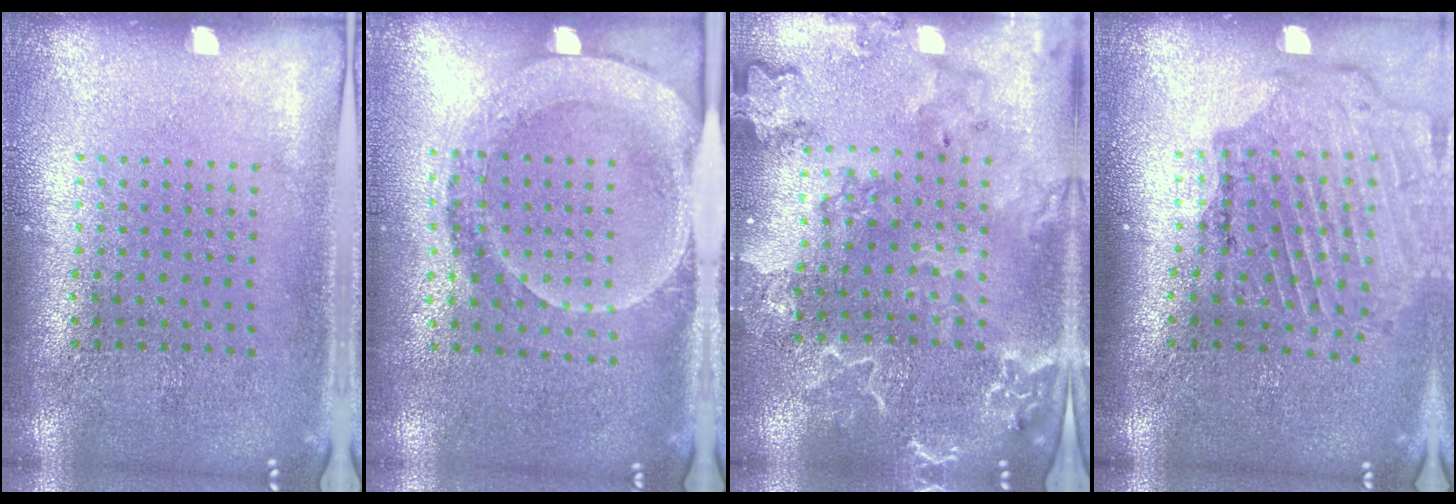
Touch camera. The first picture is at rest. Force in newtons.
{"total": 1.7, "press": 1.6, "slide": 0.7}
{"total": 2.6, "press": 2.5, "slide": 0.9}
{"total": 1.6, "press": 1.6, "slide": 0.2}